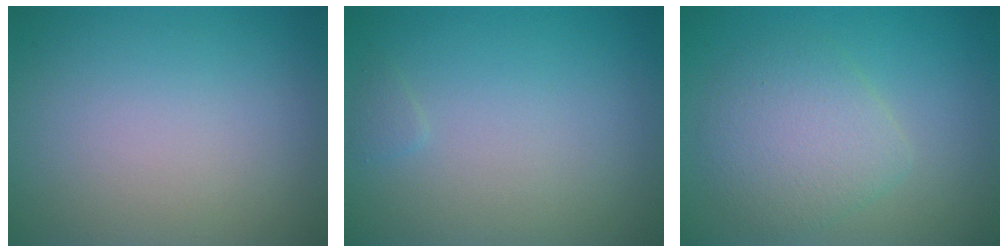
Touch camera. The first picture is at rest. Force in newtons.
{"total": 0.5, "press": 0.5, "slide": 0.0}
{"total": 3.9, "press": 3.9, "slide": 0.2}